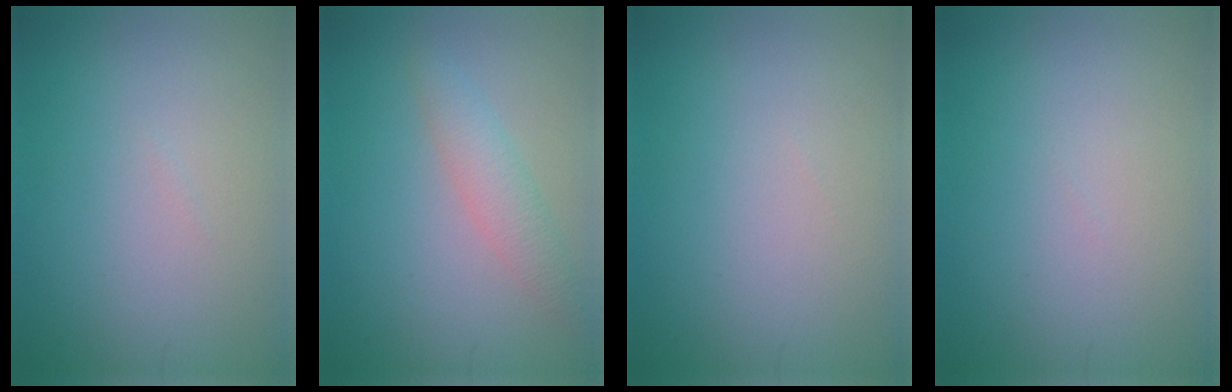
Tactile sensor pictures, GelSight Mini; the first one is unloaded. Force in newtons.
{"total": 2.3, "press": 2.3, "slide": 0.0}
{"total": 0.0}
{"total": 0.0}